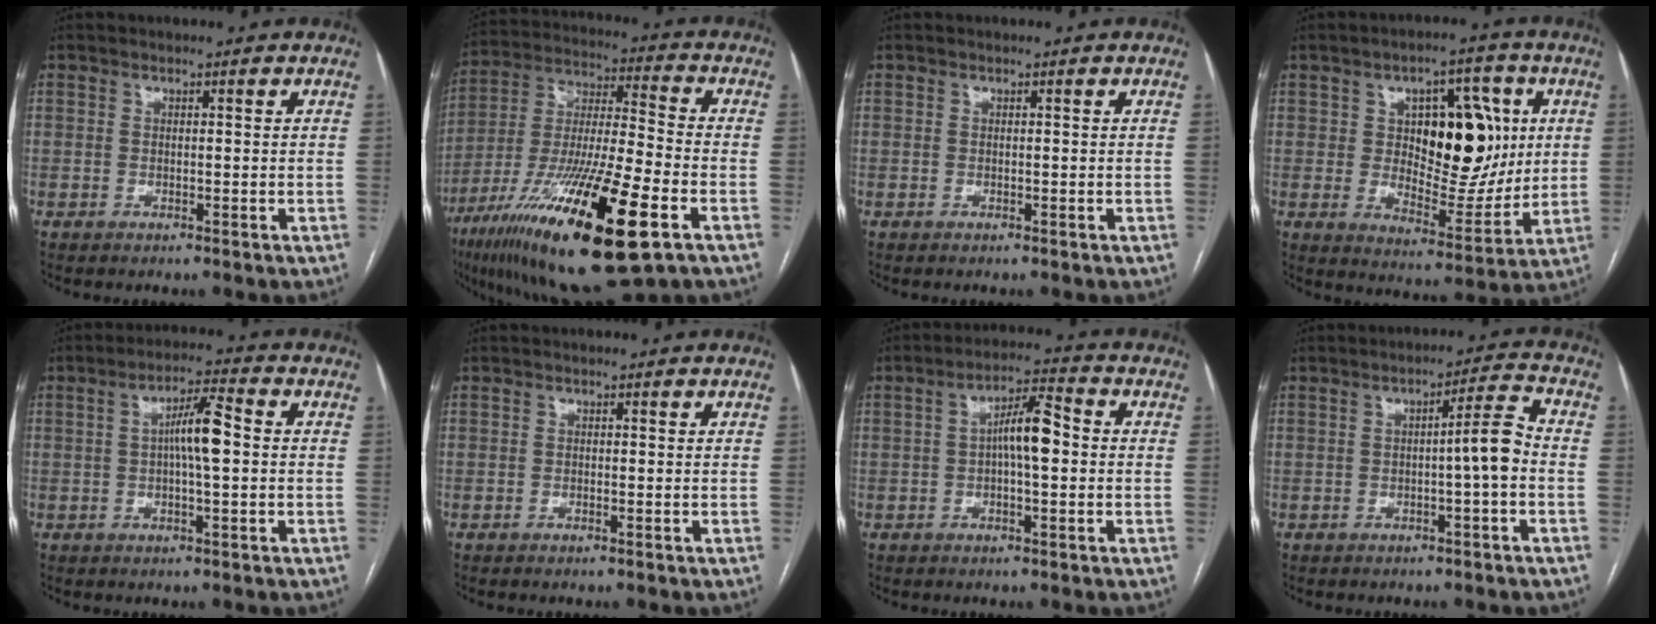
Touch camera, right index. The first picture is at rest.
{"total": 24.6, "force": [-11.8, 3.4, 21.3], "torque": [-0.387, -0.044, -0.202]}
{"total": 0.0}
{"total": 15.9, "force": [3.2, 8.1, 13.3], "torque": [-0.195, 0.015, 0.059]}
{"total": 6.4, "force": [0.2, 0.7, 6.3], "torque": [-0.115, 0.012, 0.000]}
{"total": 0.0}
{"total": 6.7, "force": [0.0, 1.5, 6.5], "torque": [-0.116, 0.020, -0.003]}
{"total": 5.3, "force": [-0.9, -0.3, 5.2], "torque": [-0.073, 0.012, -0.015]}